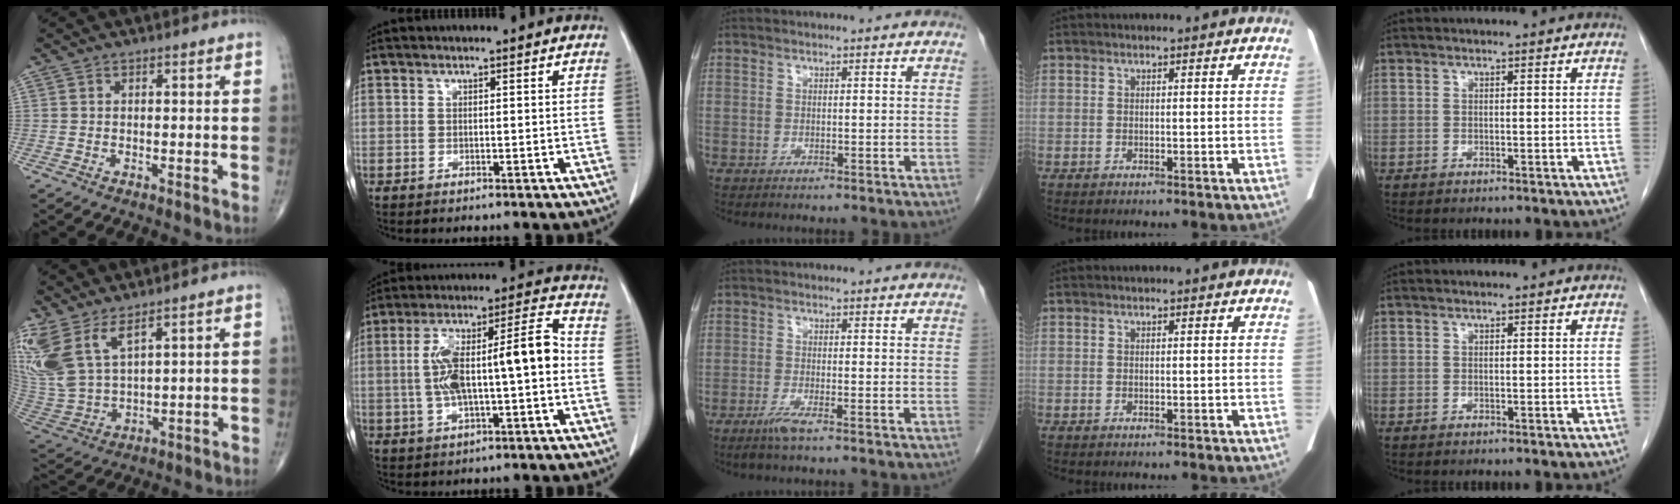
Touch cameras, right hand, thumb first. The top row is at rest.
{"thumb": {"total": 13.5, "force": [7.8, 5.7, 9.5], "torque": [-0.222, -0.034, 0.178]}, "index": {"total": 13.9, "force": [-0.6, 3.1, 13.5], "torque": [-0.237, 0.038, -0.007]}, "middle": {"total": 2.4, "force": [-1.6, -0.2, 1.8], "torque": [-0.041, -0.006, -0.036]}}